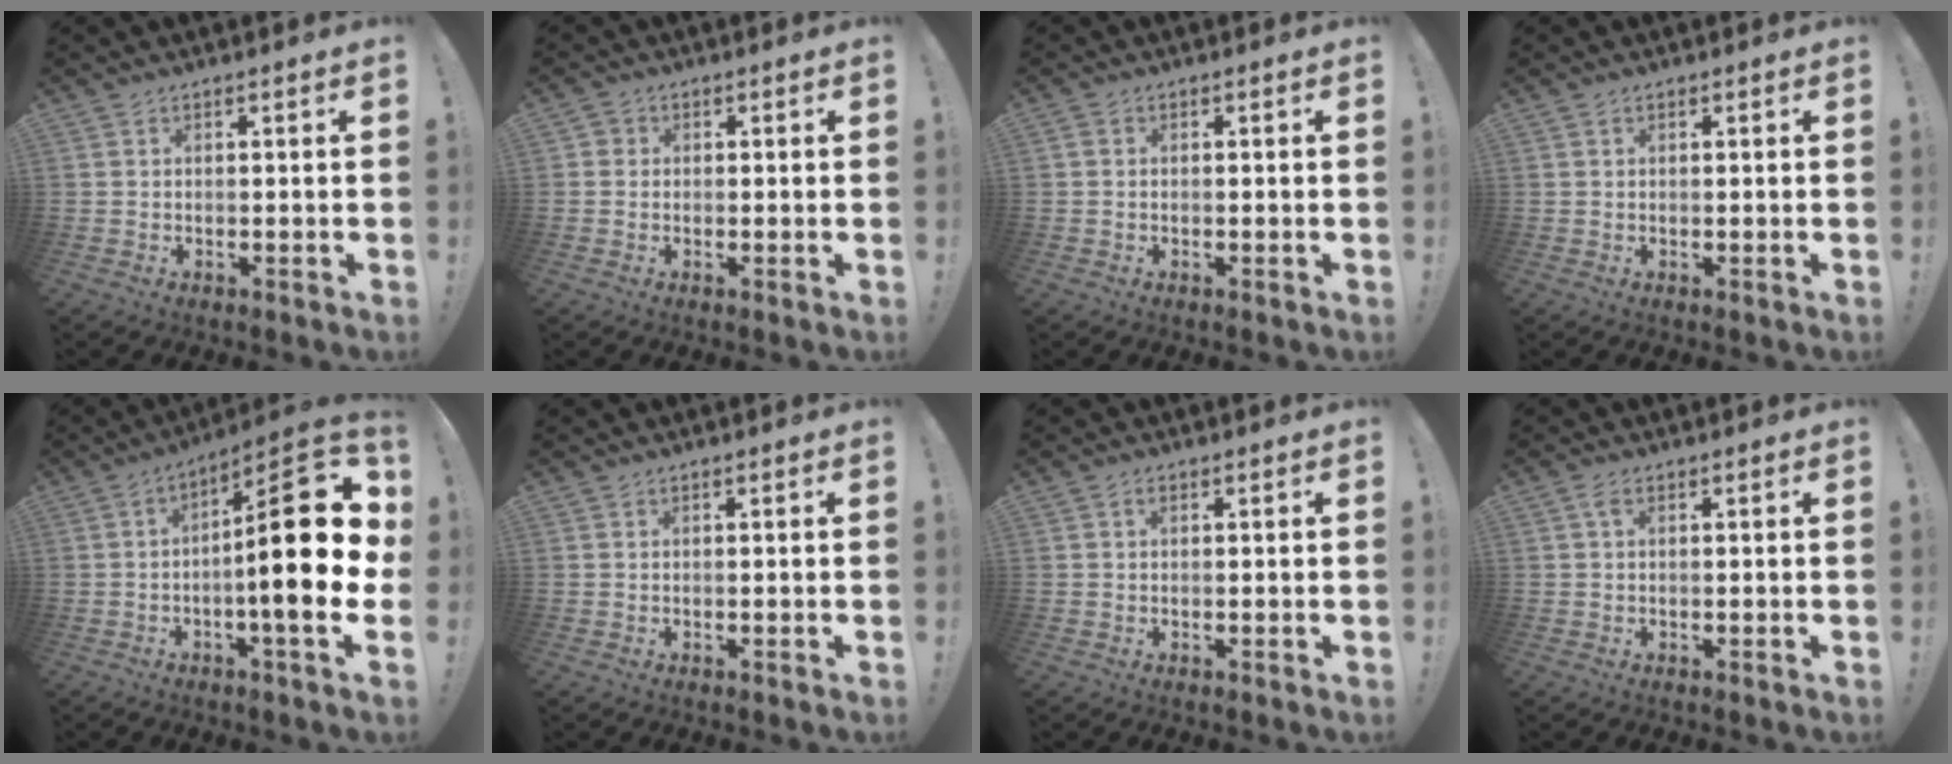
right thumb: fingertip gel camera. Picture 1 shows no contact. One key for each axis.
{"total": 1.9, "fx": -0.3, "fy": 1.8, "fz": 0.5, "tx": -0.010, "ty": 0.010, "tz": -0.004}
{"total": 0.7, "fx": -0.3, "fy": 0.6, "fz": 0.2, "tx": -0.006, "ty": 0.004, "tz": -0.004}
{"total": 0.0}
{"total": 23.6, "fx": -0.5, "fy": 5.9, "fz": 22.8, "tx": -0.327, "ty": 0.003, "tz": -0.014}
{"total": 0.0}
{"total": 0.7, "fx": 0.2, "fy": 0.5, "fz": 0.5, "tx": -0.007, "ty": 0.001, "tz": 0.003}
{"total": 1.8, "fx": 0.8, "fy": 1.0, "fz": 1.4, "tx": -0.024, "ty": 0.002, "tz": 0.012}